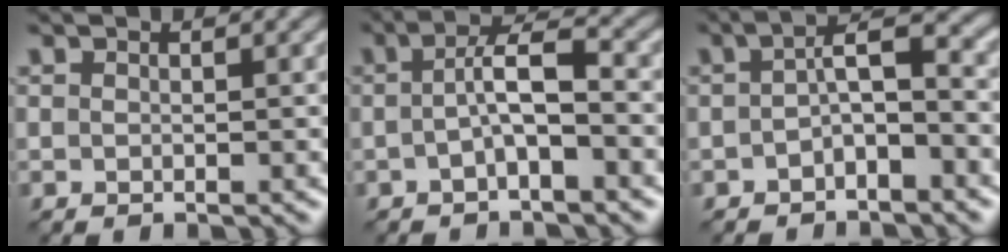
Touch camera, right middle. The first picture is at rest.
{"total": 3.4, "force": [-0.5, 0.6, 3.3], "torque": [-0.056, 0.014, -0.014]}
{"total": 3.3, "force": [-1.0, 0.9, 3.0], "torque": [-0.050, 0.014, -0.022]}